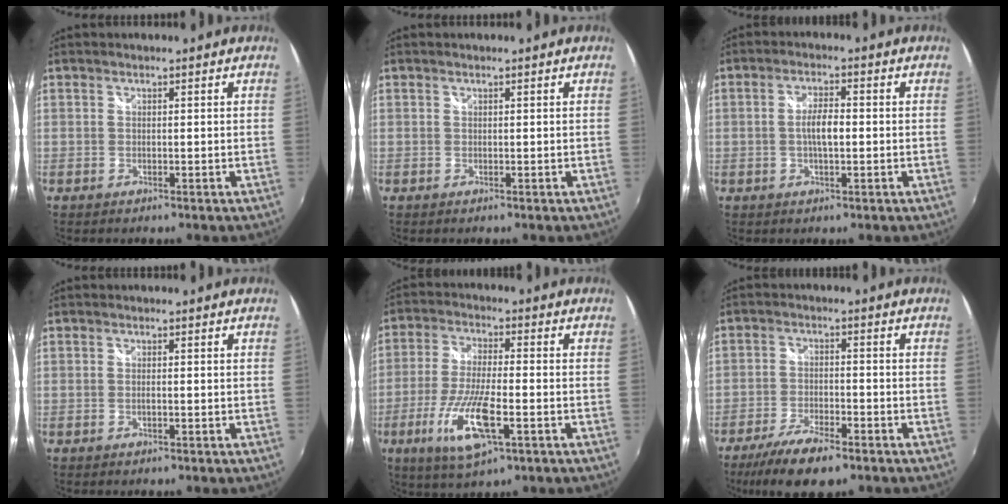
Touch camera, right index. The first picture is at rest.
{"total": 0.0}
{"total": 4.2, "force": [-0.5, 1.2, 4.0], "torque": [-0.075, 0.004, -0.010]}
{"total": 0.7, "force": [-0.2, 0.0, 0.7], "torque": [-0.013, 0.000, -0.005]}
{"total": 12.8, "force": [-4.9, 3.3, 11.3], "torque": [-0.235, -0.022, -0.089]}
{"total": 10.9, "force": [-7.6, 3.6, 6.9], "torque": [-0.160, -0.025, -0.140]}